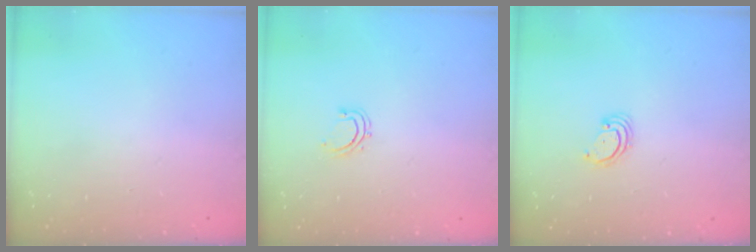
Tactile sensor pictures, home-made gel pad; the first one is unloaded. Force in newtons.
{"total": 4.2, "press": 4.1, "slide": 0.9}
{"total": 2.8, "press": 2.8, "slide": 0.2}